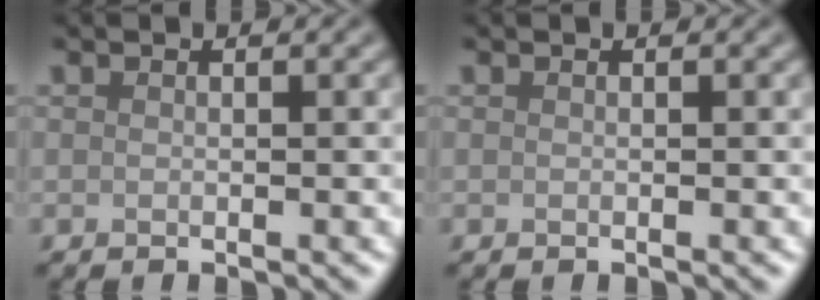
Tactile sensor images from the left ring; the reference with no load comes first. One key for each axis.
{"total": 0.0}